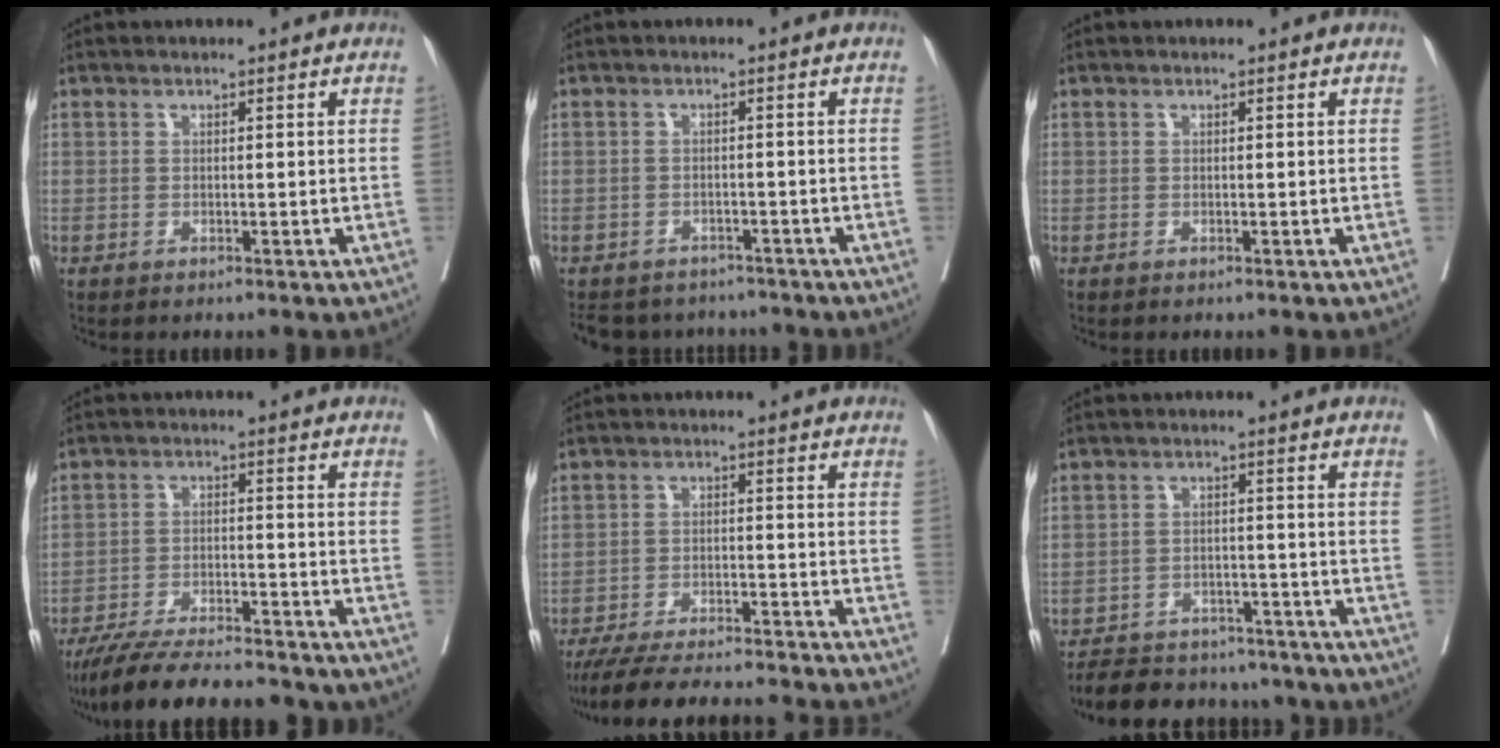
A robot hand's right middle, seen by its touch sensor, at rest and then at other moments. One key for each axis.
{"total": 9.0, "fx": -8.3, "fy": 3.4, "fz": 1.2, "tx": -0.019, "ty": 0.008, "tz": -0.104}
{"total": 0.0}
{"total": 16.9, "fx": -15.1, "fy": 2.2, "fz": 7.3, "tx": -0.127, "ty": -0.018, "tz": -0.230}
{"total": 17.3, "fx": -16.1, "fy": 0.2, "fz": 6.2, "tx": -0.103, "ty": -0.021, "tz": -0.240}
{"total": 16.1, "fx": -14.5, "fy": 5.3, "fz": 4.4, "tx": -0.084, "ty": 0.014, "tz": -0.192}